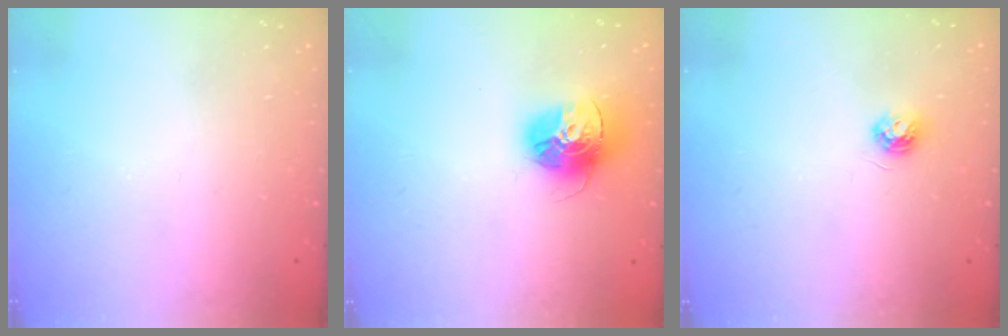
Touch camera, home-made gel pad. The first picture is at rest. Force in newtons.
{"total": 15.3, "press": 15.2, "slide": 1.4}
{"total": 4.5, "press": 4.5, "slide": 0.7}